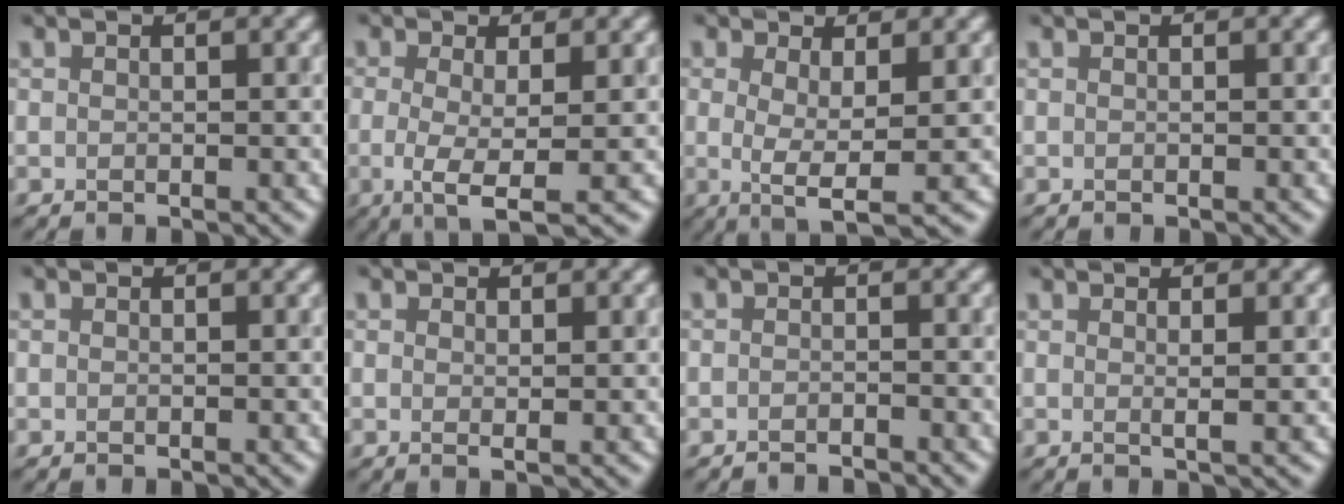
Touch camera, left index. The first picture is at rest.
{"total": 4.2, "force": [-0.9, 1.2, 3.9], "torque": [-0.073, -0.007, -0.014]}
{"total": 3.7, "force": [-0.3, 1.1, 3.6], "torque": [-0.061, -0.003, -0.003]}
{"total": 0.0}
{"total": 0.0}
{"total": 0.7, "force": [0.2, 0.3, 0.6], "torque": [-0.008, 0.006, 0.005]}
{"total": 1.5, "force": [-1.5, 0.1, 0.1], "torque": [0.008, 0.000, -0.027]}
{"total": 1.0, "force": [0.1, 0.2, 1.0], "torque": [-0.012, 0.005, 0.003]}